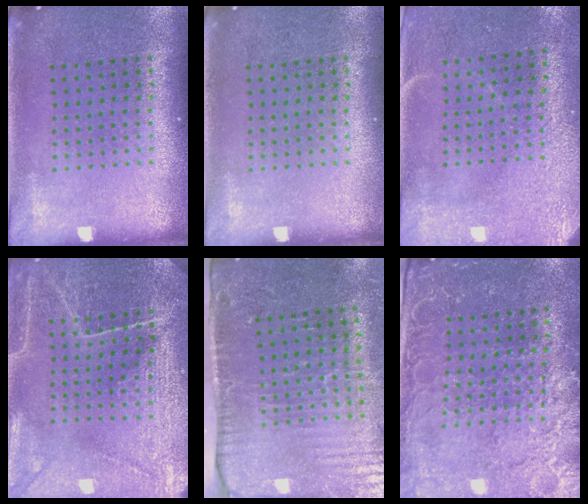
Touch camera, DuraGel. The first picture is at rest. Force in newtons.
{"total": 0.0}
{"total": 2.9, "press": 2.4, "slide": 1.6}
{"total": 3.8, "press": 3.7, "slide": 0.9}
{"total": 4.5, "press": 3.9, "slide": 2.4}
{"total": 2.9, "press": 2.8, "slide": 0.8}